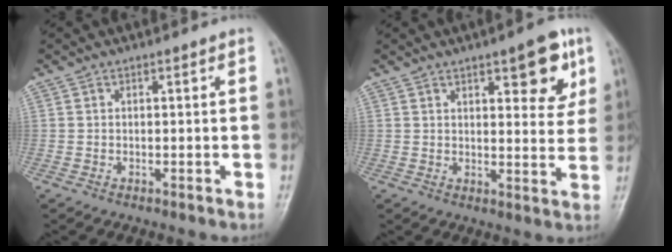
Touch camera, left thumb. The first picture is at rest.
{"total": 9.5, "force": [4.9, 3.4, 7.5], "torque": [-0.071, -0.022, 0.062]}